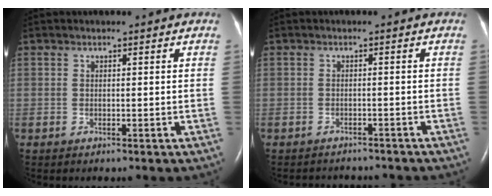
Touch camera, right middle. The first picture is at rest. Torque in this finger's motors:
{"motor_torque": [-0.03, -0.03, -0.03, 0.00]}